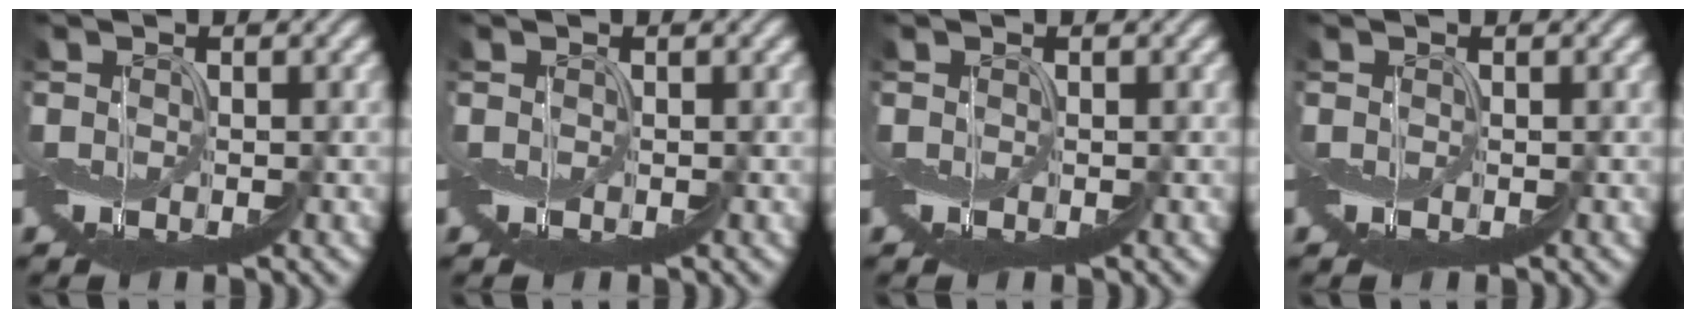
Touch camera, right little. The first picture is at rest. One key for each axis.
{"total": 0.0}
{"total": 0.0}
{"total": 0.0}